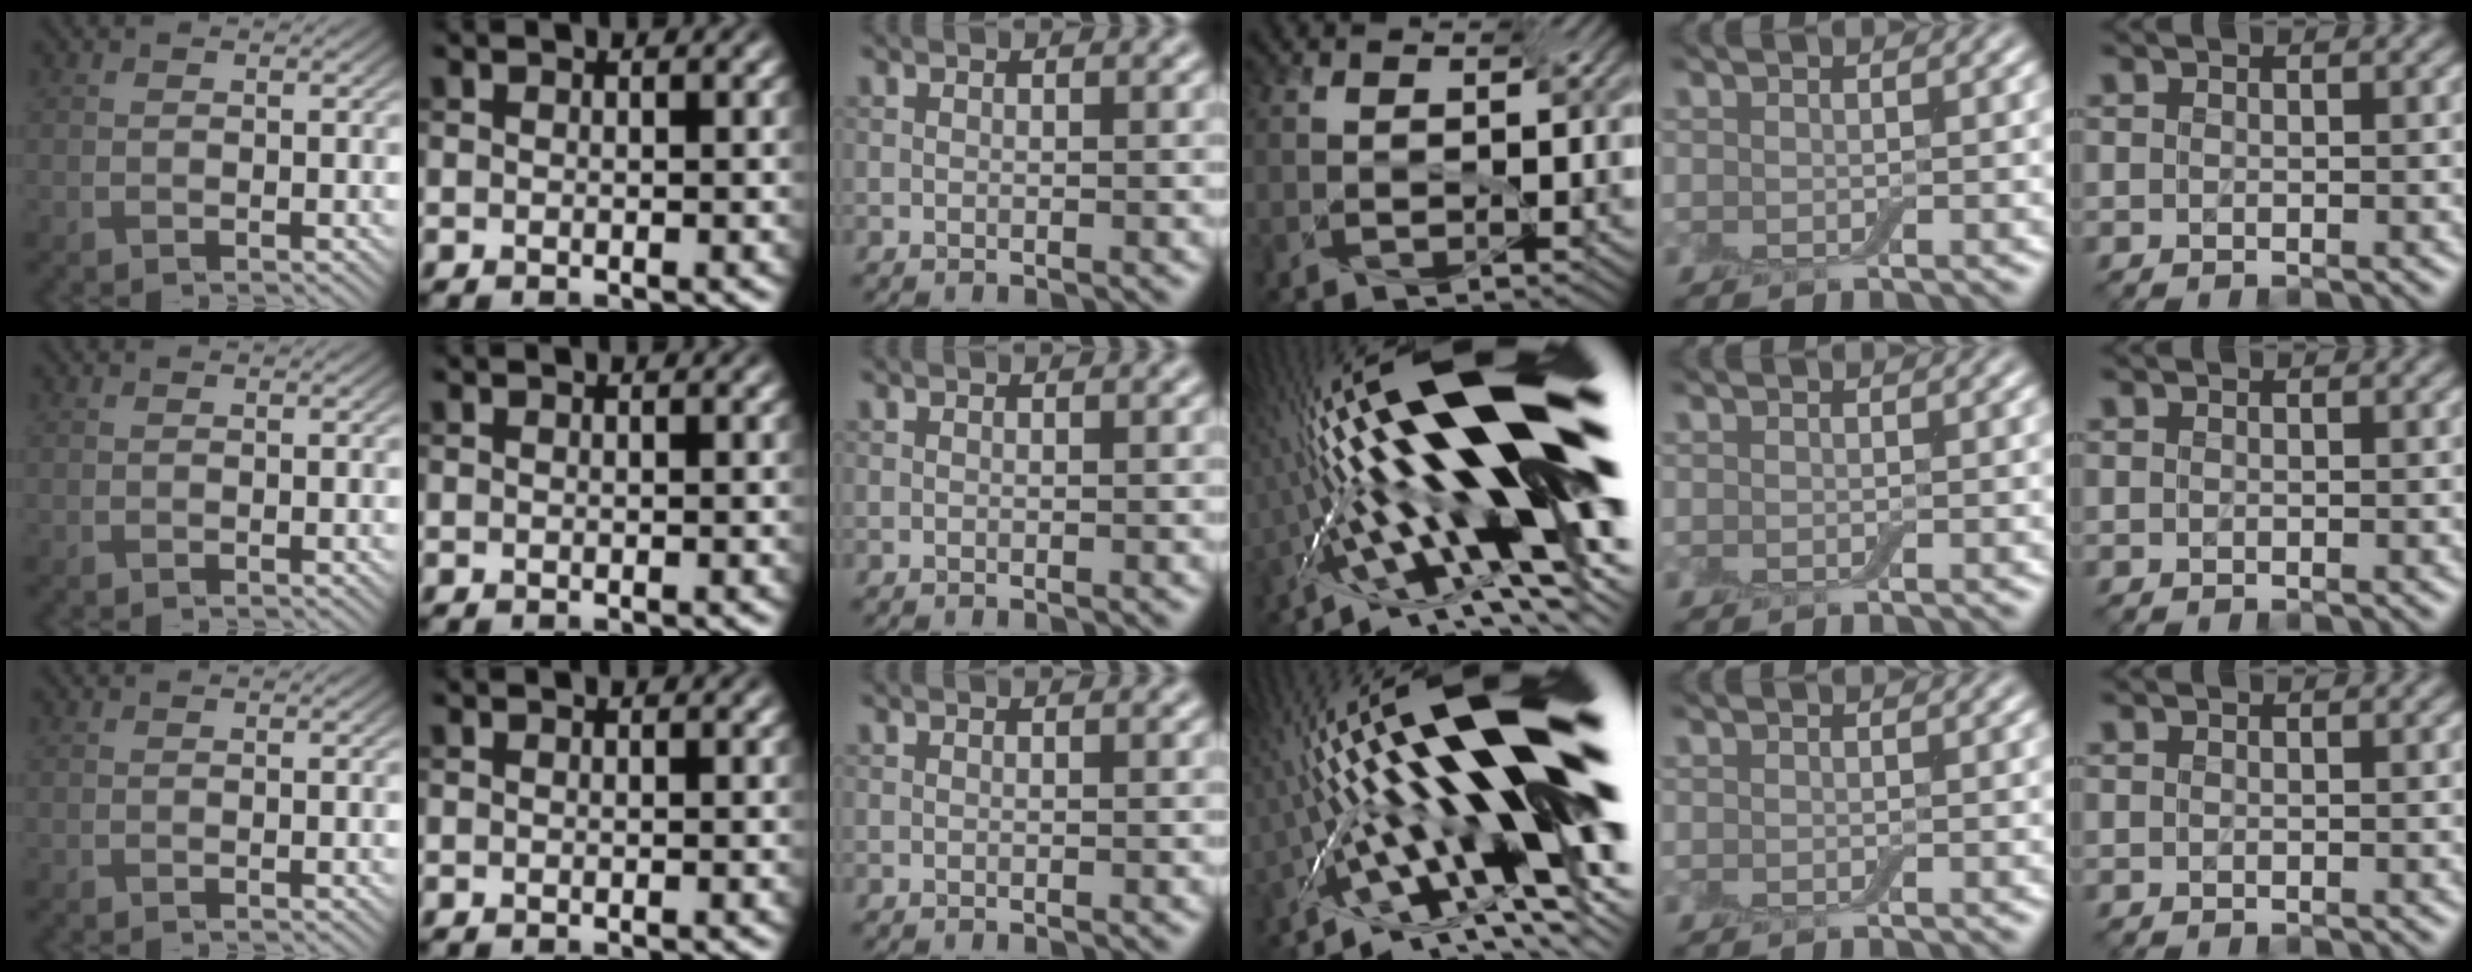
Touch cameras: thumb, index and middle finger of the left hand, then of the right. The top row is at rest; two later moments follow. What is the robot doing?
{"motion": "screw", "object": "jar lid"}